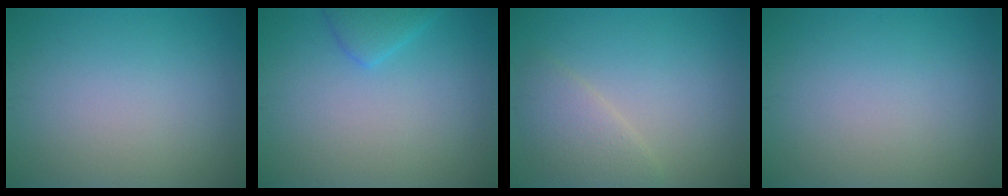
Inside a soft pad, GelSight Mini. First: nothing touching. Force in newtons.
{"total": 2.0, "press": 1.9, "slide": 0.2}
{"total": 2.9, "press": 2.9, "slide": 0.1}
{"total": 0.0}